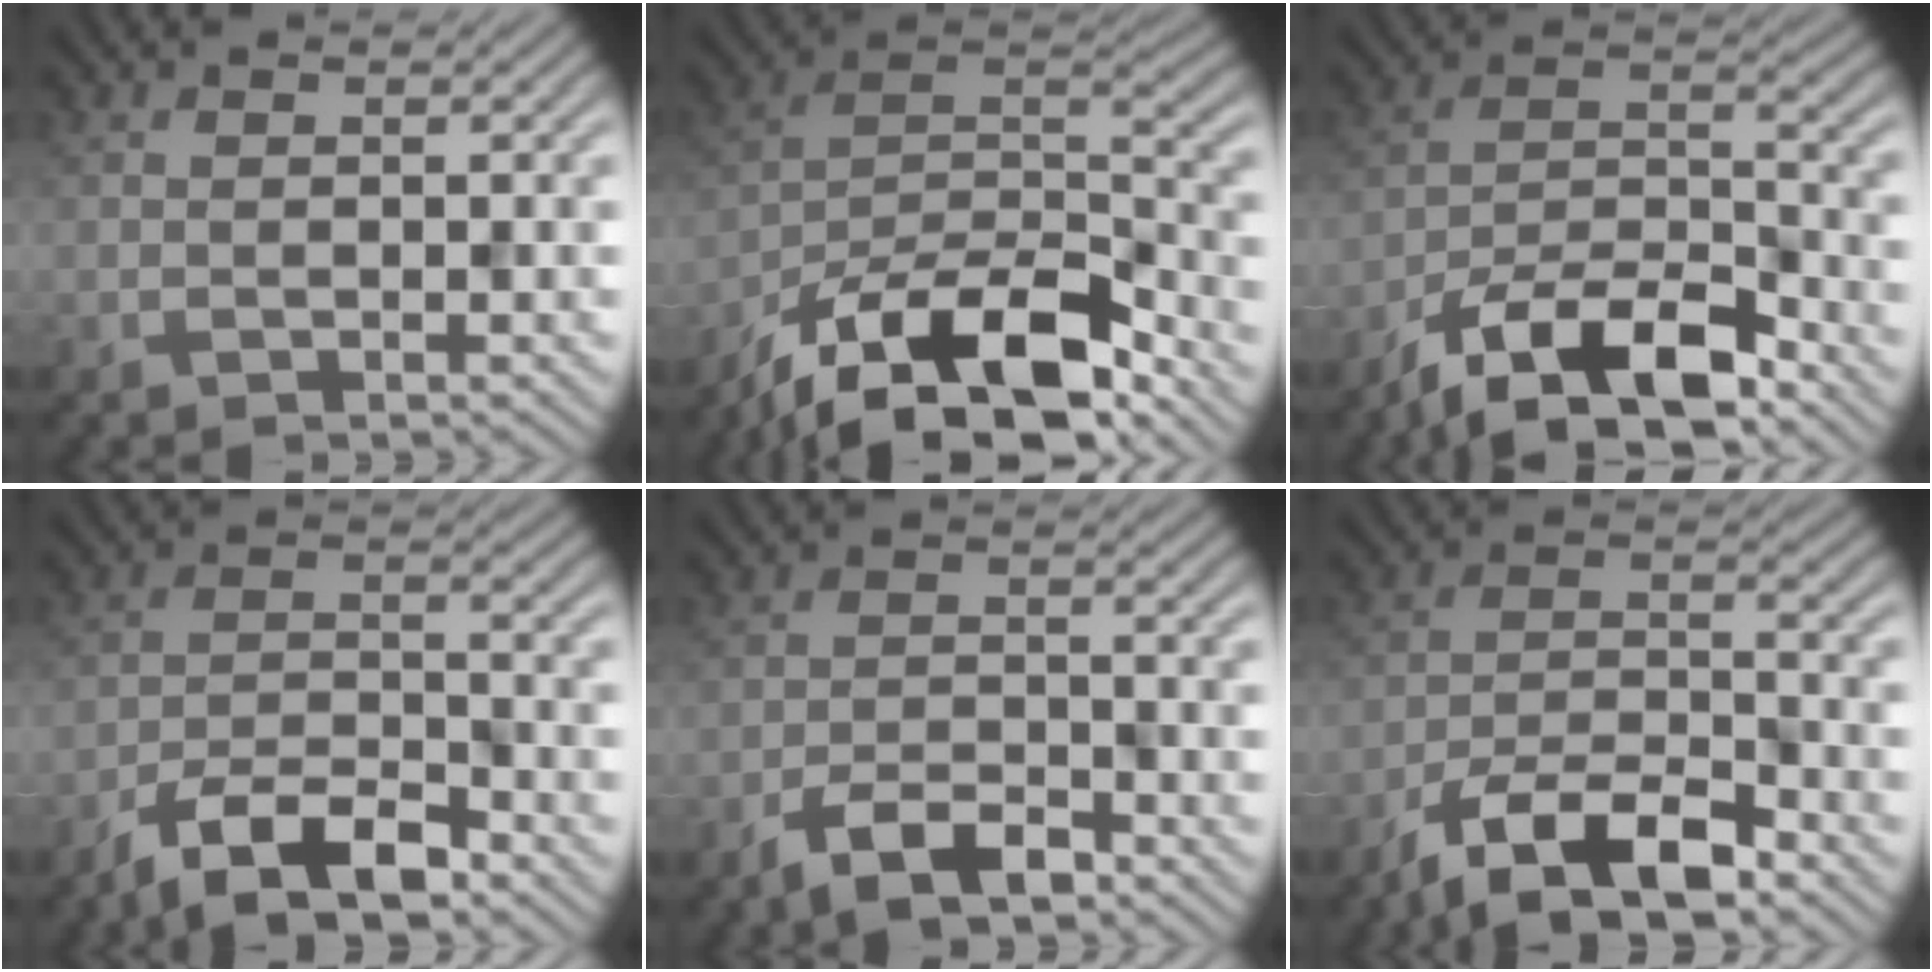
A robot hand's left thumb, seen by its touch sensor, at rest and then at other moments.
{"total": 15.9, "force": [-11.8, 5.2, 9.2], "torque": [-0.195, -0.011, -0.209]}
{"total": 11.9, "force": [-8.6, 3.9, 7.2], "torque": [-0.131, 0.000, -0.177]}
{"total": 7.6, "force": [-5.7, 2.3, 4.5], "torque": [-0.081, 0.001, -0.117]}
{"total": 4.9, "force": [-3.6, 1.7, 2.9], "torque": [-0.052, 0.002, -0.073]}
{"total": 9.7, "force": [-6.9, 3.1, 6.0], "torque": [-0.105, -0.001, -0.141]}